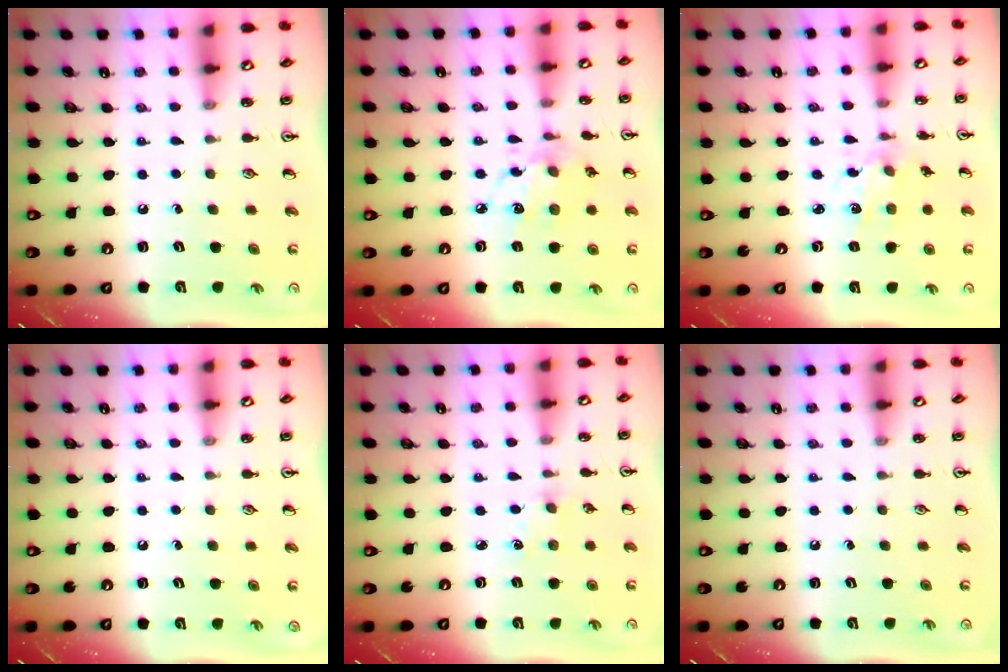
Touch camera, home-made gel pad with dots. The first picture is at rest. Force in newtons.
{"total": 10.0, "press": 10.0, "slide": 0.5}
{"total": 2.3, "press": 2.3, "slide": 0.6}
{"total": 0.0}
{"total": 2.8, "press": 2.8, "slide": 0.4}
{"total": 0.0}